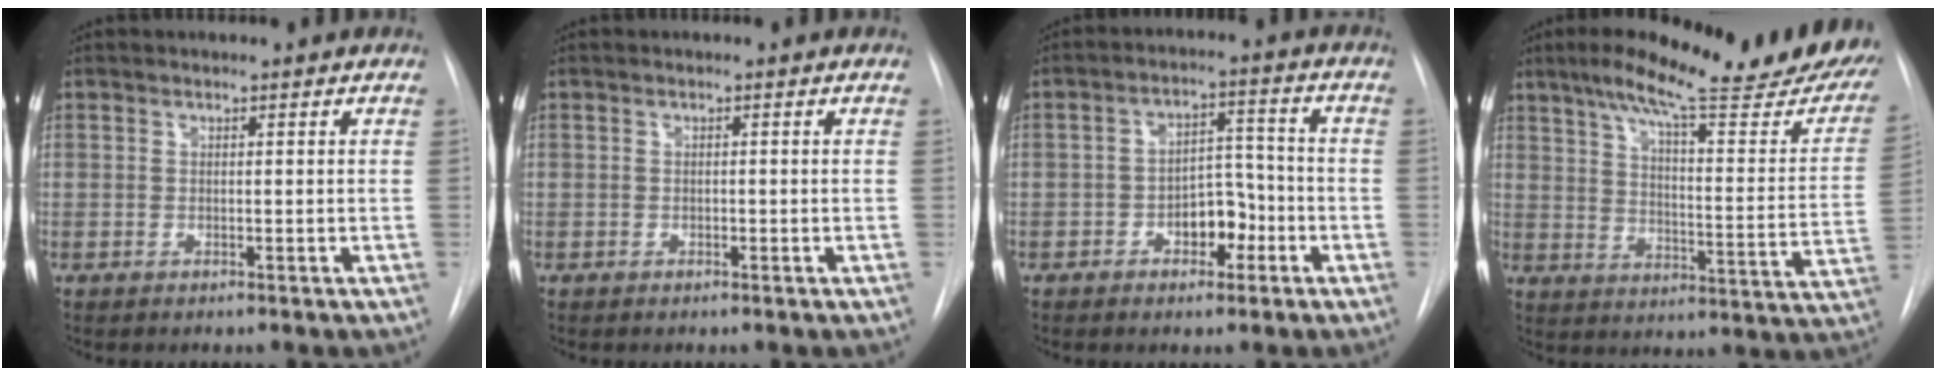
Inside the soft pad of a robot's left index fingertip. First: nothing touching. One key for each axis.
{"total": 0.9, "fx": -0.9, "fy": 0.1, "fz": 0.1, "tx": 0.001, "ty": -0.005, "tz": -0.015}
{"total": 6.4, "fx": -3.4, "fy": 3.4, "fz": 4.2, "tx": -0.059, "ty": 0.016, "tz": -0.052}
{"total": 27.0, "fx": 22.1, "fy": 3.0, "fz": 15.2, "tx": -0.220, "ty": -0.066, "tz": 0.278}